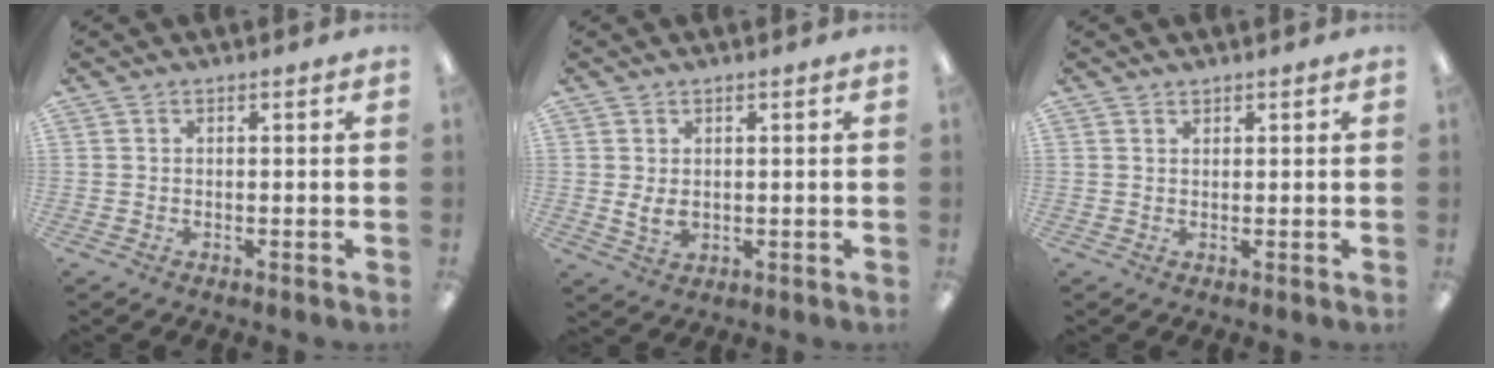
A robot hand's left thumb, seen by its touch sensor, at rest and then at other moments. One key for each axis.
{"total": 3.6, "fx": 0.3, "fy": 2.3, "fz": 2.7, "tx": -0.050, "ty": -0.004, "tz": 0.004}
{"total": 0.9, "fx": 0.9, "fy": 0.3, "fz": 0.0, "tx": 0.000, "ty": 0.000, "tz": 0.016}